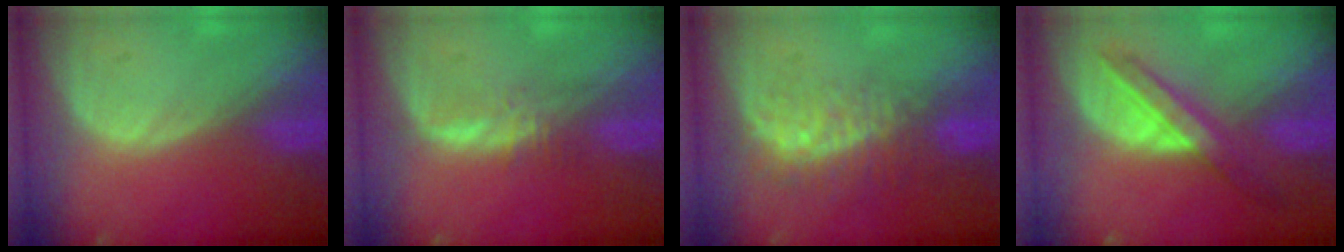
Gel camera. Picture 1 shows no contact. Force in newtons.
{"total": 2.4, "press": 2.4, "slide": 0.2}
{"total": 8.4, "press": 7.2, "slide": 4.3}
{"total": 6.0, "press": 5.8, "slide": 1.3}